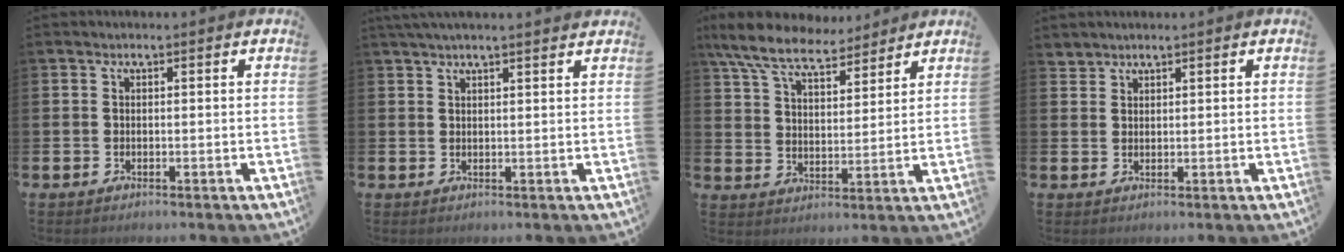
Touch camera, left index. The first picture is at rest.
{"total": 2.3, "force": [2.1, -0.2, 0.8], "torque": [-0.018, -0.003, 0.039]}
{"total": 8.8, "force": [7.9, 2.2, 3.0], "torque": [-0.096, -0.032, 0.147]}
{"total": 1.9, "force": [1.9, 0.3, -0.4], "torque": [0.003, -0.004, 0.036]}